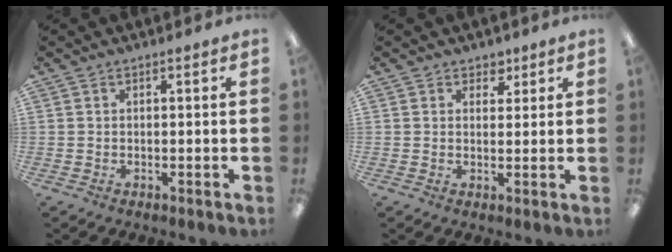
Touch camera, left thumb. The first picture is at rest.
{"total": 2.9, "force": [2.0, 2.1, 0.4], "torque": [0.003, -0.007, 0.035]}